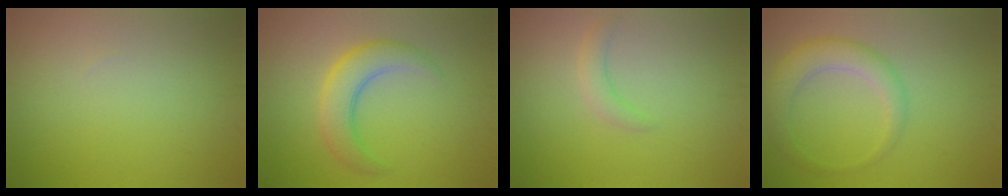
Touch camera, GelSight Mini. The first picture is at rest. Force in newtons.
{"total": 4.4, "press": 4.4, "slide": 0.1}
{"total": 1.5, "press": 1.5, "slide": 0.3}
{"total": 3.7, "press": 3.7, "slide": 0.2}